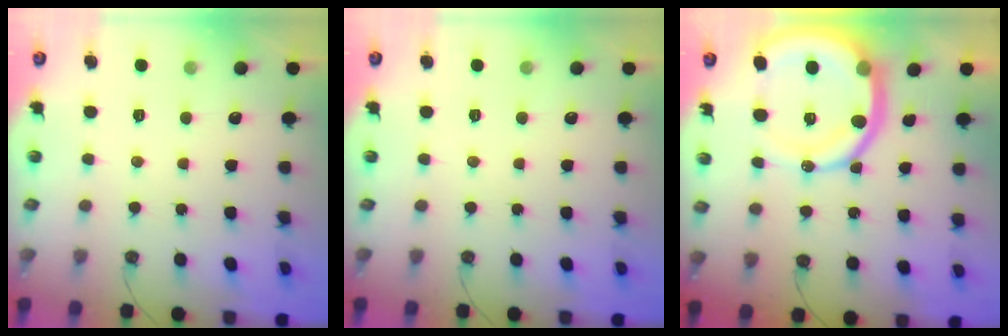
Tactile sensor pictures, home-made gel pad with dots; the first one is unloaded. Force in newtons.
{"total": 0.0}
{"total": 18.5, "press": 18.4, "slide": 2.4}